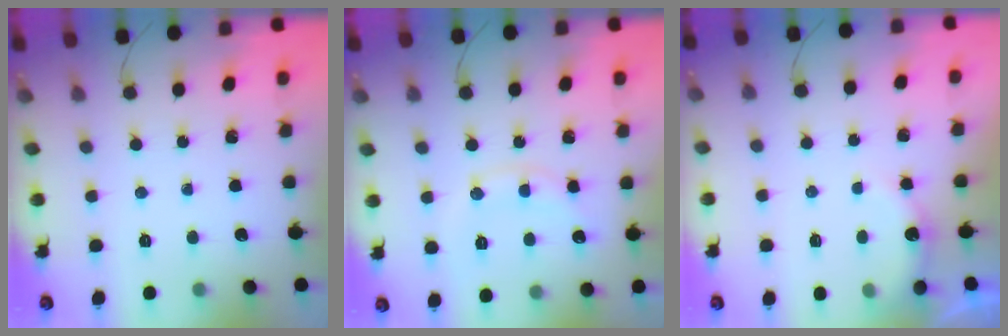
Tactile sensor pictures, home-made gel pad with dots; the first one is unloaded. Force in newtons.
{"total": 10.6, "press": 10.6, "slide": 0.9}
{"total": 5.9, "press": 5.8, "slide": 1.1}